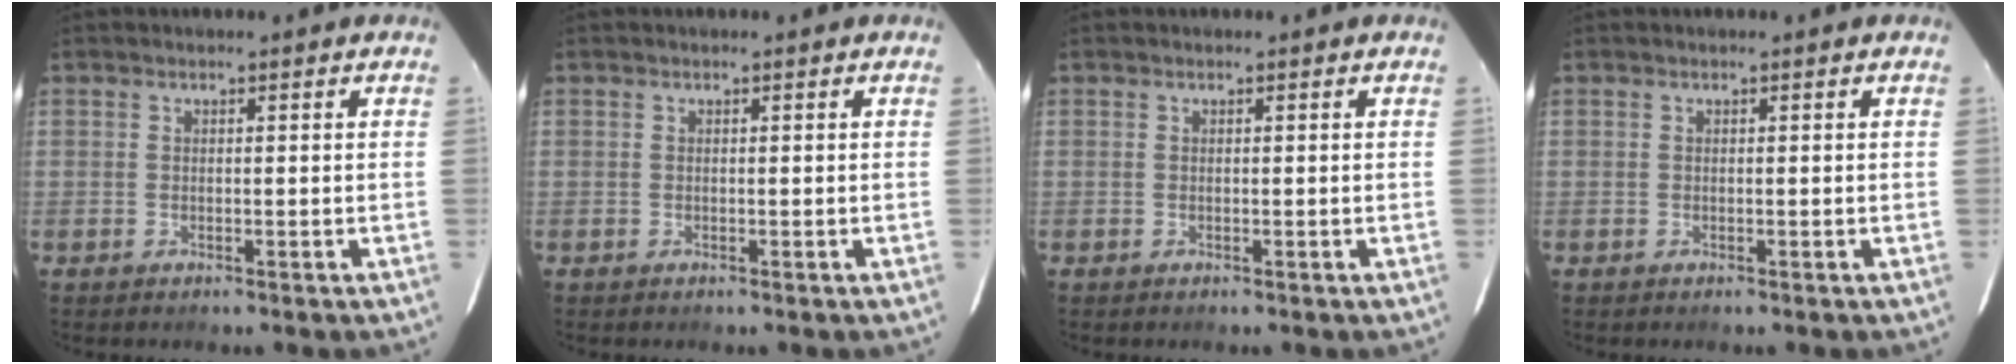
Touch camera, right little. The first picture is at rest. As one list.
[{"total": 0.0}, {"total": 0.0}, {"total": 0.0}]